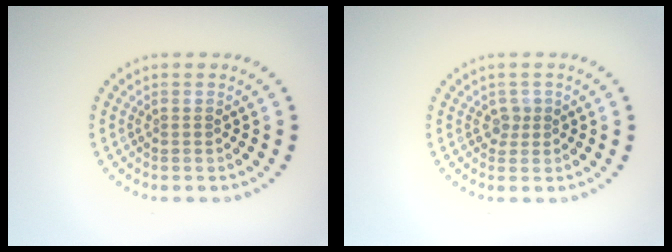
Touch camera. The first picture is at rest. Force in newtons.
{"total": 1.2, "press": 1.0, "slide": 0.7}